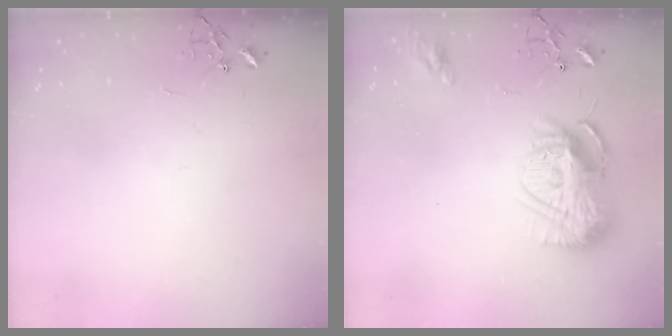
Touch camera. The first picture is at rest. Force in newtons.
{"total": 15.4, "press": 15.4, "slide": 1.3}